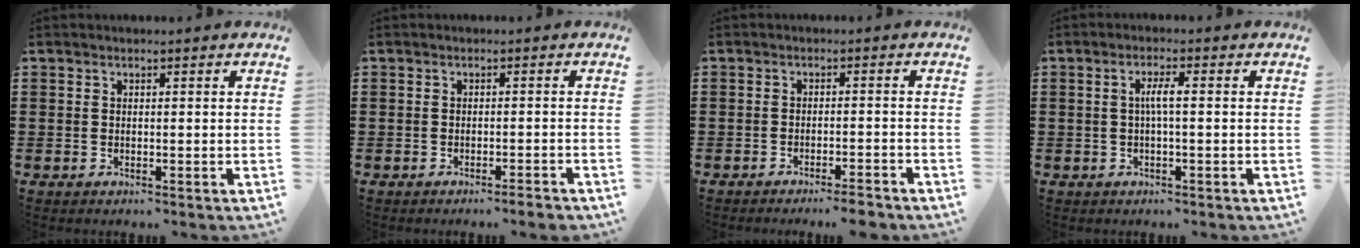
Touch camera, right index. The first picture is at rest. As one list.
[{"total": 1.5, "force": [-1.3, 0.0, 0.7], "torque": [-0.012, -0.002, -0.025]}, {"total": 2.7, "force": [-2.5, -0.4, 1.1], "torque": [-0.021, -0.003, -0.048]}, {"total": 2.7, "force": [-0.2, 0.3, 2.7], "torque": [-0.051, -0.001, -0.007]}]